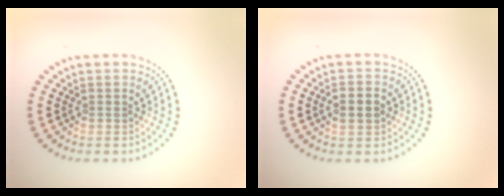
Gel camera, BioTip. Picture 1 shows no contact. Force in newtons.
{"total": 2.1, "press": 2.1, "slide": 0.1}